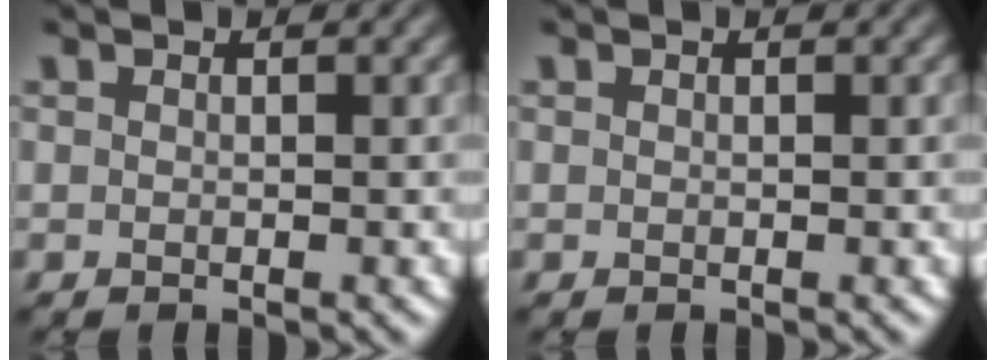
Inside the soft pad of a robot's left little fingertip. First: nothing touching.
{"total": 0.0}